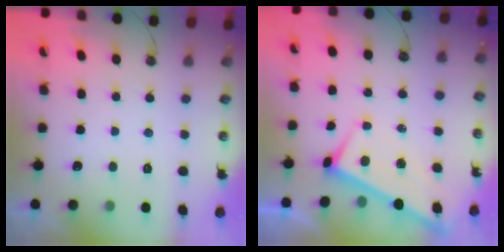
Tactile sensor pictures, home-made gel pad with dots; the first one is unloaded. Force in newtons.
{"total": 1.7, "press": 1.7, "slide": 0.2}